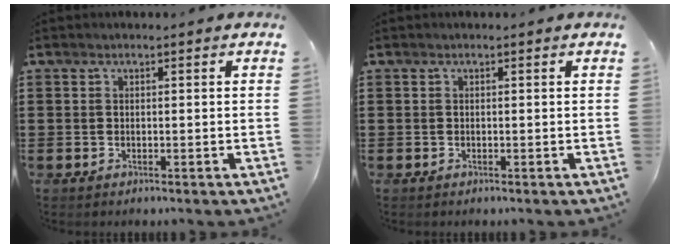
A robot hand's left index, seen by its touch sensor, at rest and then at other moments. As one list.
[{"total": 0.0}]